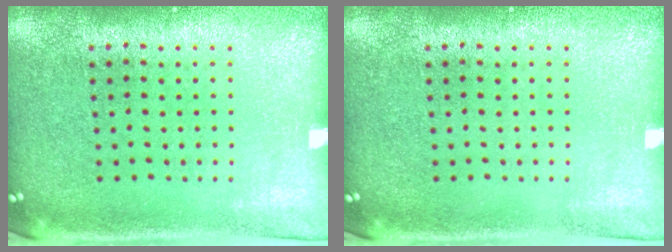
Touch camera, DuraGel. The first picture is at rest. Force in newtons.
{"total": 0.0}